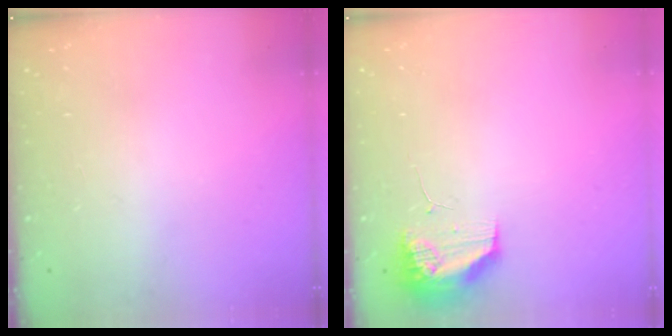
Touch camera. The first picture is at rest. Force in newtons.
{"total": 9.7, "press": 9.6, "slide": 1.5}